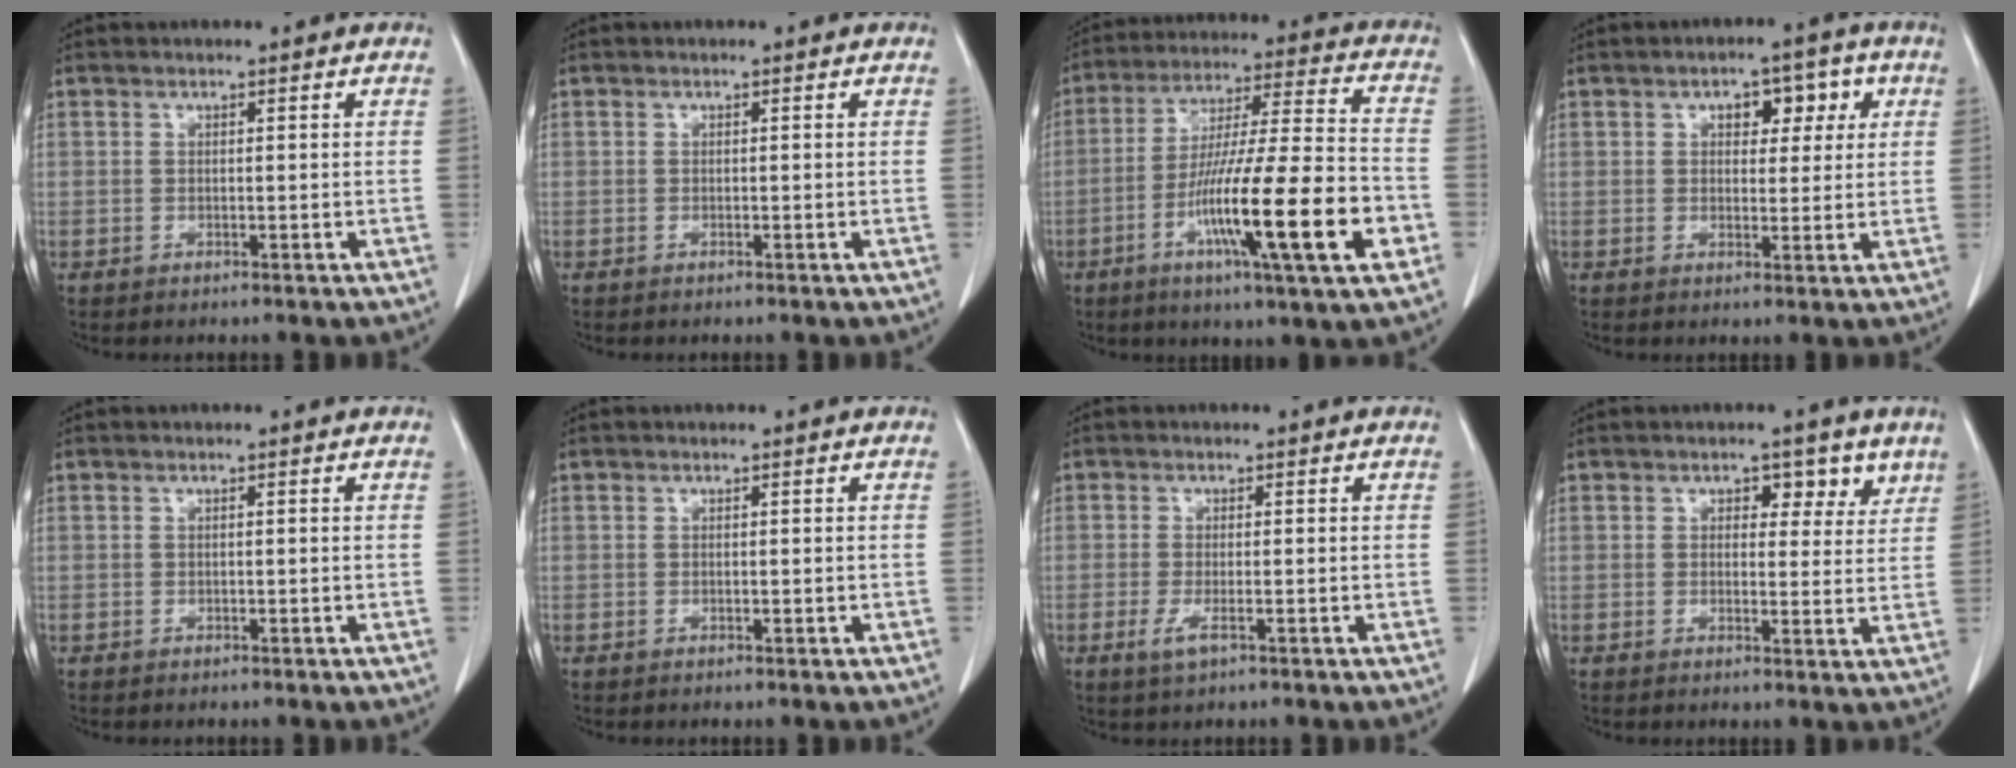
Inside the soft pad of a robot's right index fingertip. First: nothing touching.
{"total": 0.0}
{"total": 20.3, "force": [-7.0, 0.7, 19.0], "torque": [-0.311, -0.019, -0.118]}
{"total": 5.5, "force": [2.2, 3.1, 4.0], "torque": [-0.043, 0.019, 0.029]}
{"total": 0.0}
{"total": 0.0}
{"total": 2.6, "force": [-1.1, 0.5, 2.3], "torque": [-0.046, -0.007, -0.019]}
{"total": 4.3, "force": [2.7, 2.5, 2.2], "torque": [-0.007, 0.005, 0.032]}